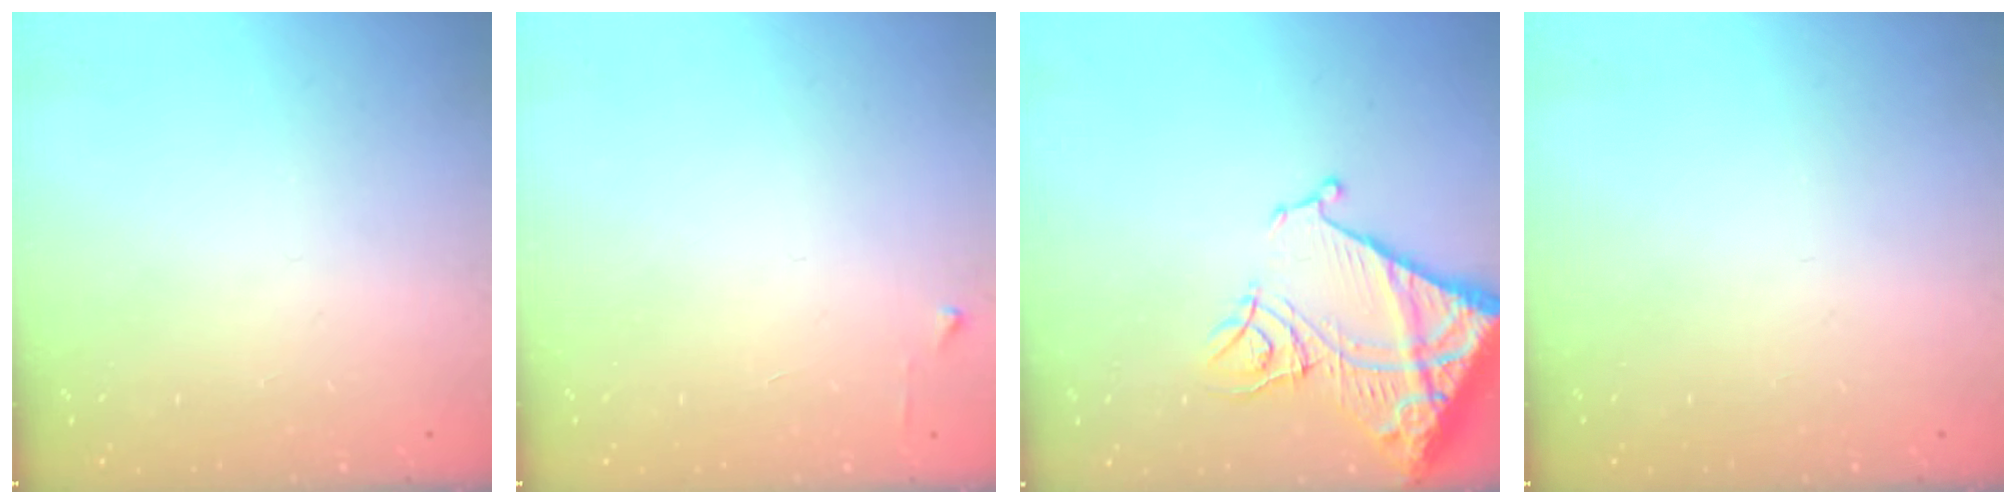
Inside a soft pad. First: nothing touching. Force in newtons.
{"total": 3.2, "press": 3.1, "slide": 0.4}
{"total": 18.4, "press": 18.3, "slide": 2.2}
{"total": 0.0}